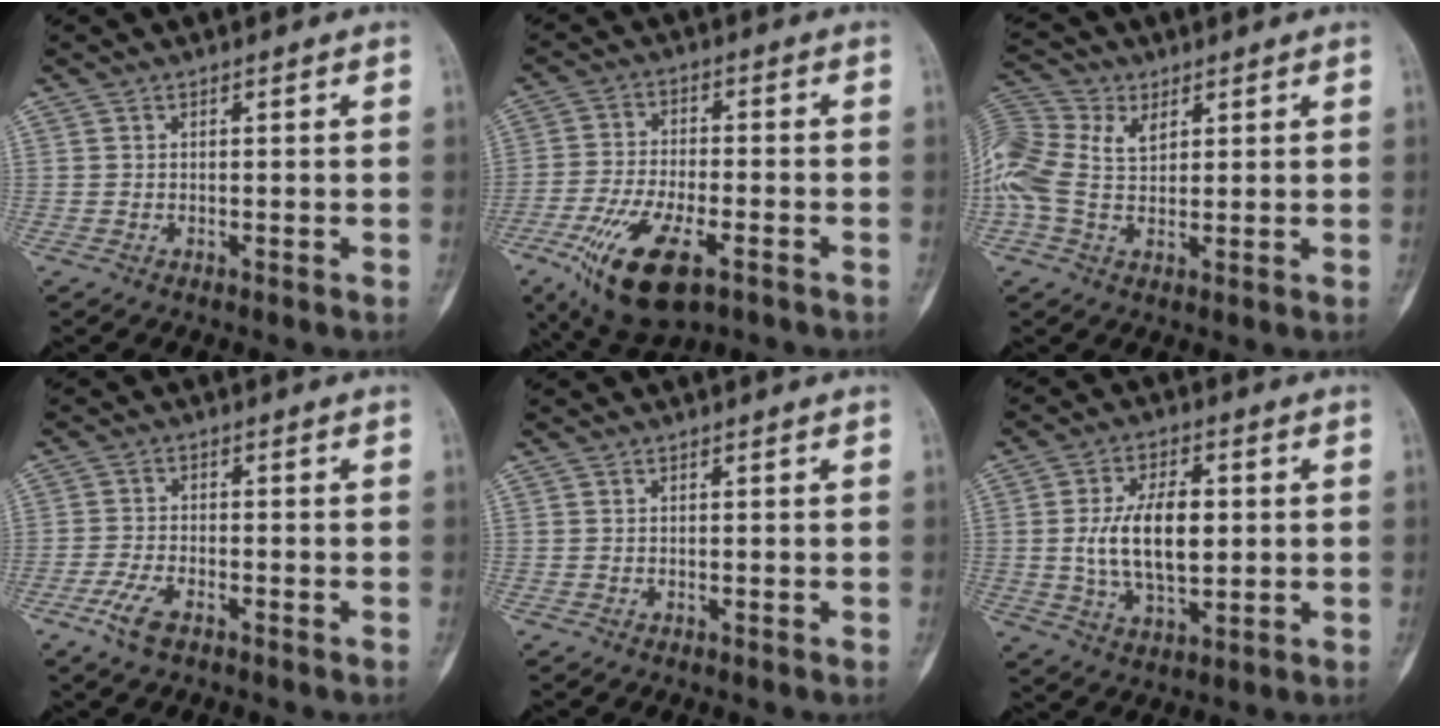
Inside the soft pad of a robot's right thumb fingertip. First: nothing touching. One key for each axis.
{"total": 15.0, "fx": -7.2, "fy": 6.3, "fz": 11.5, "tx": -0.223, "ty": 0.009, "tz": -0.119}
{"total": 14.0, "fx": 4.1, "fy": 9.4, "fz": 9.5, "tx": -0.230, "ty": 0.023, "tz": 0.073}
{"total": 4.6, "fx": -2.9, "fy": 2.0, "fz": 3.0, "tx": -0.071, "ty": 0.010, "tz": -0.056}
{"total": 0.0}
{"total": 12.8, "fx": 0.7, "fy": 6.9, "fz": 10.7, "tx": -0.179, "ty": 0.001, "tz": 0.018}